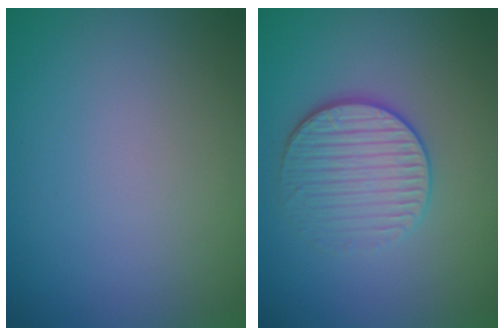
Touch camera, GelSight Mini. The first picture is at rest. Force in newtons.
{"total": 3.4, "press": 3.2, "slide": 1.2}